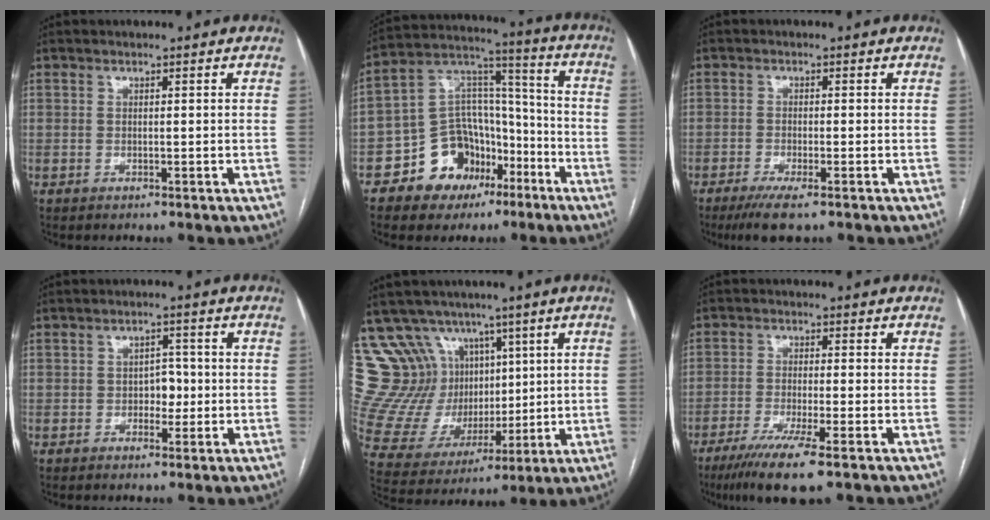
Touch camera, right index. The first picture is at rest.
{"total": 14.0, "force": [-7.2, 10.3, 6.1], "torque": [-0.100, 0.059, -0.115]}
{"total": 5.1, "force": [-3.4, 0.7, 3.7], "torque": [-0.065, -0.015, -0.057]}
{"total": 3.1, "force": [-0.5, 2.1, 2.3], "torque": [-0.026, 0.007, -0.009]}
{"total": 14.7, "force": [8.2, 11.5, 4.2], "torque": [-0.092, 0.059, 0.180]}
{"total": 8.6, "force": [-5.4, 0.2, 6.7], "torque": [-0.116, -0.023, -0.091]}